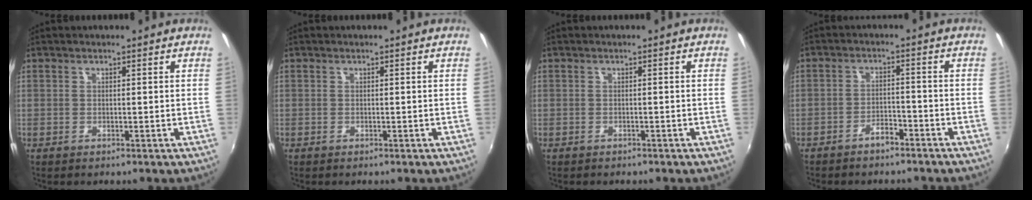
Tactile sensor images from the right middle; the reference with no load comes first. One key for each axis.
{"total": 0.0}
{"total": 1.0, "fx": -0.8, "fy": 0.5, "fz": 0.1, "tx": -0.009, "ty": -0.001, "tz": -0.011}
{"total": 3.5, "fx": -3.0, "fy": 1.2, "fz": 1.4, "tx": -0.040, "ty": 0.010, "tz": -0.044}